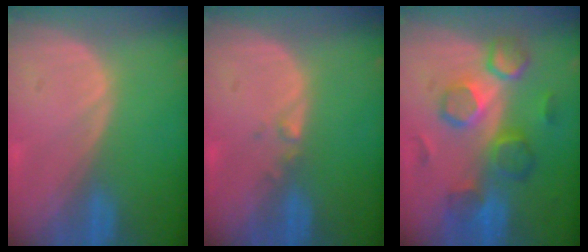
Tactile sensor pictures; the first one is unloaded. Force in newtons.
{"total": 1.0, "press": 0.9, "slide": 0.5}
{"total": 8.6, "press": 8.5, "slide": 1.6}